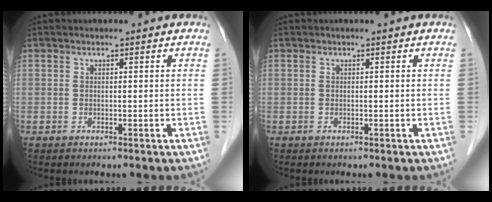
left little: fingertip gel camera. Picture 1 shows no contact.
{"total": 0.0}